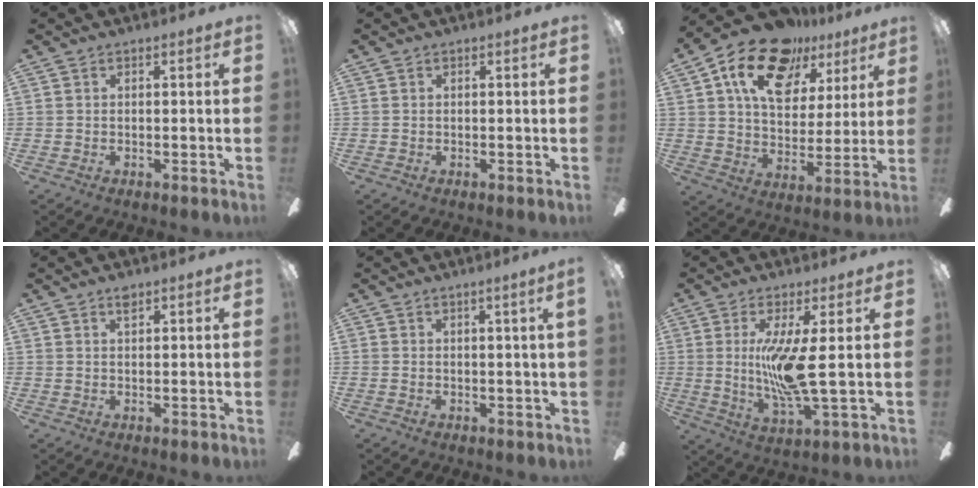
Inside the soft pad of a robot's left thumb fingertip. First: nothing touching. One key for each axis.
{"total": 0.0}
{"total": 17.9, "fx": 11.1, "fy": 10.3, "fz": 9.5, "tx": -0.169, "ty": -0.047, "tz": 0.199}
{"total": 1.6, "fx": 1.3, "fy": 0.5, "fz": 0.9, "tx": -0.013, "ty": -0.002, "tz": 0.021}
{"total": 1.5, "fx": 0.7, "fy": -0.4, "fz": 1.3, "tx": -0.016, "ty": -0.008, "tz": 0.009}
{"total": 11.5, "fx": 1.3, "fy": 1.4, "fz": 11.4, "tx": -0.231, "ty": -0.019, "tz": 0.018}